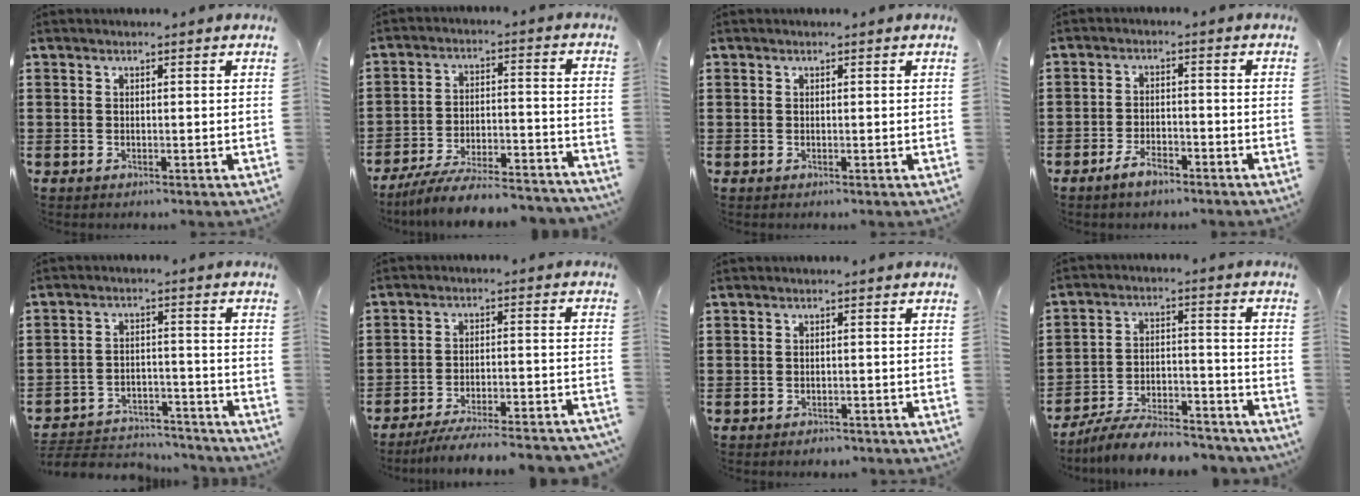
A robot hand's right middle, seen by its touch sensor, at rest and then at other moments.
{"total": 8.0, "force": [-7.5, 0.5, 2.9], "torque": [-0.045, 0.008, -0.144]}
{"total": 0.0}
{"total": 4.0, "force": [-3.1, 1.6, 2.1], "torque": [-0.041, 0.009, -0.060]}
{"total": 4.6, "force": [-4.4, 1.2, 0.5], "torque": [-0.018, 0.010, -0.095]}
{"total": 6.0, "force": [-5.7, 0.0, 2.0], "torque": [-0.029, -0.003, -0.108]}
{"total": 1.2, "force": [-1.2, 0.4, -0.1], "torque": [-0.003, 0.004, -0.028]}
{"total": 8.8, "force": [-8.2, 1.2, 2.8], "torque": [-0.040, 0.021, -0.158]}